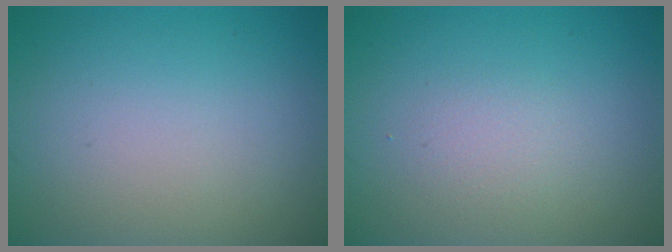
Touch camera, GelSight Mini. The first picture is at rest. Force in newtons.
{"total": 1.3, "press": 1.3, "slide": 0.0}